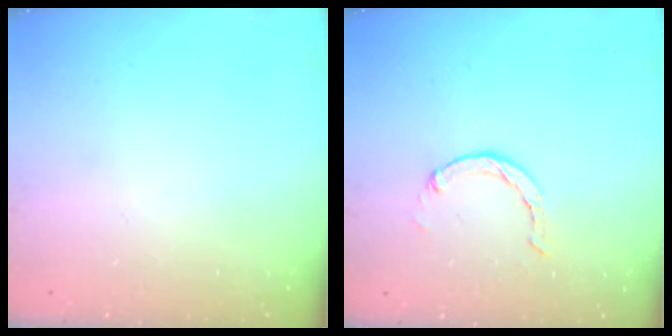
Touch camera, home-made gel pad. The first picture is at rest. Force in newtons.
{"total": 2.7, "press": 2.7, "slide": 0.5}